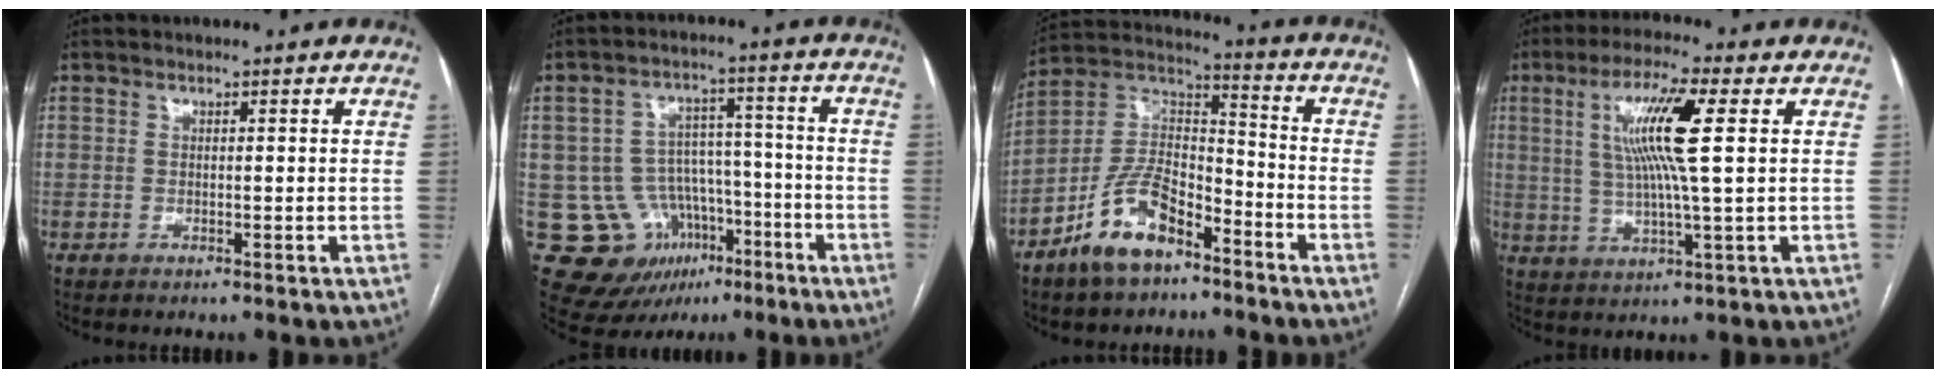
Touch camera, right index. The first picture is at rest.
{"total": 12.7, "force": [-5.1, 10.9, 4.1], "torque": [-0.068, 0.053, -0.060]}
{"total": 12.1, "force": [-7.6, 5.3, 7.8], "torque": [-0.161, 0.016, -0.143]}
{"total": 10.6, "force": [2.6, 0.0, 10.3], "torque": [-0.201, 0.008, 0.046]}